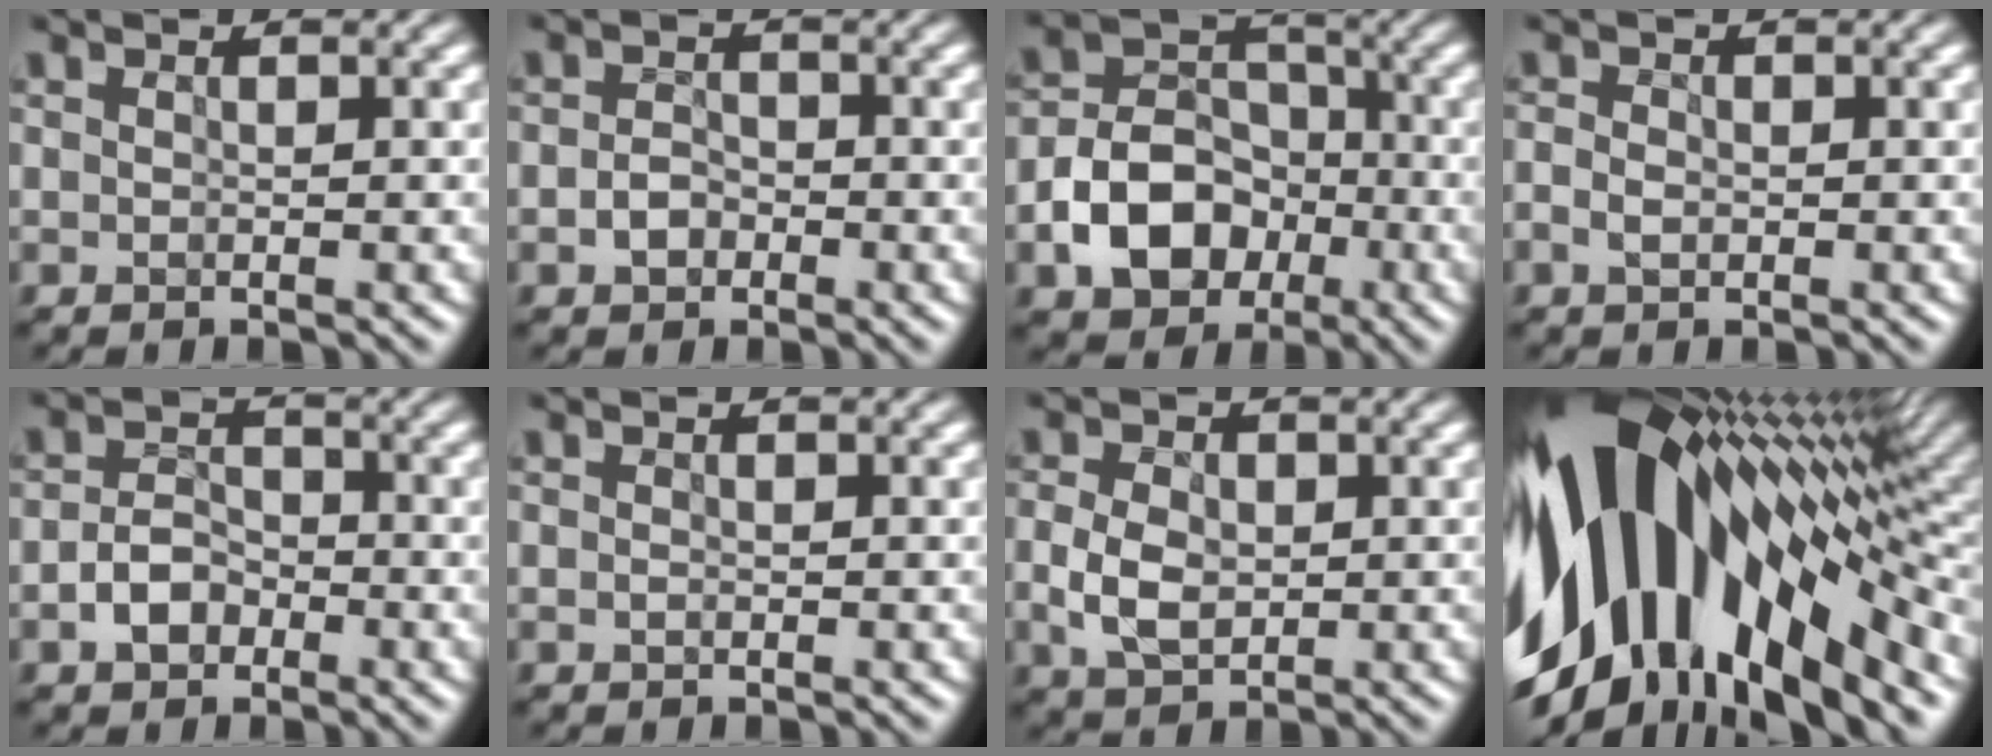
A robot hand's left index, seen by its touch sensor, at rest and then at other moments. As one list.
[{"total": 1.6, "force": [-0.8, 1.1, 0.8], "torque": [-0.015, 0.003, -0.015]}, {"total": 7.5, "force": [-2.9, 5.4, 4.3], "torque": [-0.070, 0.002, -0.051]}, {"total": 1.7, "force": [-0.6, 1.1, 1.1], "torque": [-0.026, 0.001, -0.006]}, {"total": 2.7, "force": [-1.4, 1.7, 1.5], "torque": [-0.028, 0.008, -0.025]}, {"total": 0.0}, {"total": 3.7, "force": [-0.4, 2.5, 2.6], "torque": [-0.063, 0.002, -0.005]}, {"total": 15.8, "force": [-1.7, 8.6, 13.2], "torque": [-0.241, 0.009, -0.032]}]